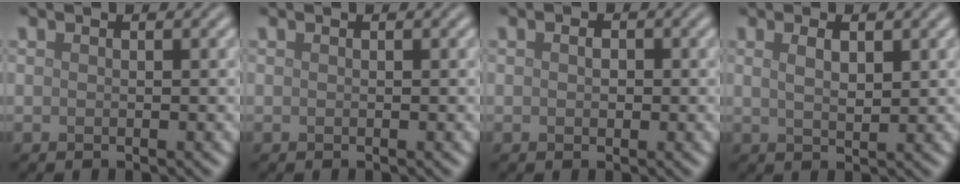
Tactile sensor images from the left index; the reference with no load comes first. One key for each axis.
{"total": 0.0}
{"total": 1.1, "fx": 0.1, "fy": 0.9, "fz": 0.7, "tx": -0.007, "ty": -0.002, "tz": 0.001}
{"total": 2.0, "fx": 0.9, "fy": 0.6, "fz": 1.7, "tx": -0.031, "ty": 0.000, "tz": 0.018}